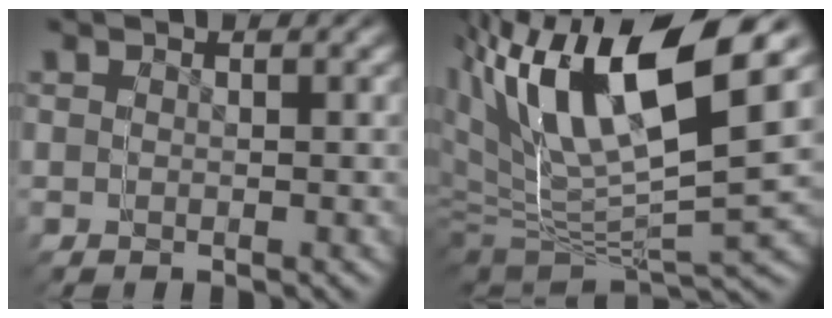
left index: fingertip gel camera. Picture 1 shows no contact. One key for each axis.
{"total": 6.9, "fx": 2.5, "fy": 4.8, "fz": 4.2, "tx": -0.120, "ty": 0.001, "tz": 0.037}